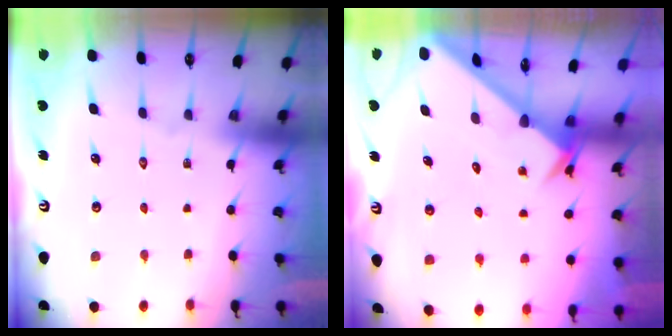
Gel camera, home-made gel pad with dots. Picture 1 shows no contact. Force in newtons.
{"total": 2.6, "press": 2.6, "slide": 0.2}